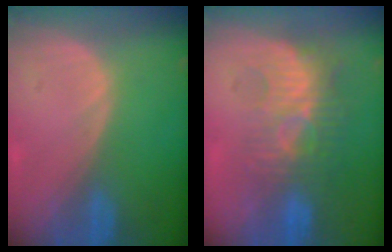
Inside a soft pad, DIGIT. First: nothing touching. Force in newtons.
{"total": 9.4, "press": 8.5, "slide": 4.1}